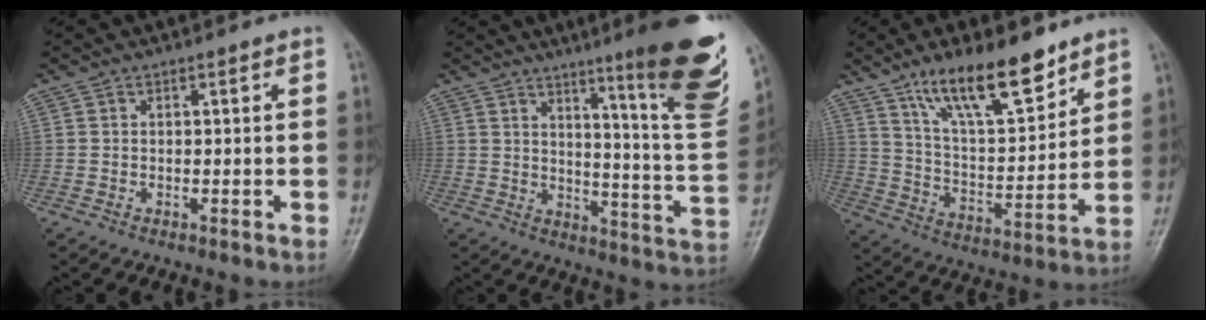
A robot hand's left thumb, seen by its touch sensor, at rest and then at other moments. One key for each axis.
{"total": 19.7, "fx": 11.4, "fy": 2.1, "fz": 15.9, "tx": -0.176, "ty": -0.072, "tz": 0.160}
{"total": 16.5, "fx": 11.3, "fy": 5.2, "fz": 10.7, "tx": -0.151, "ty": -0.065, "tz": 0.206}